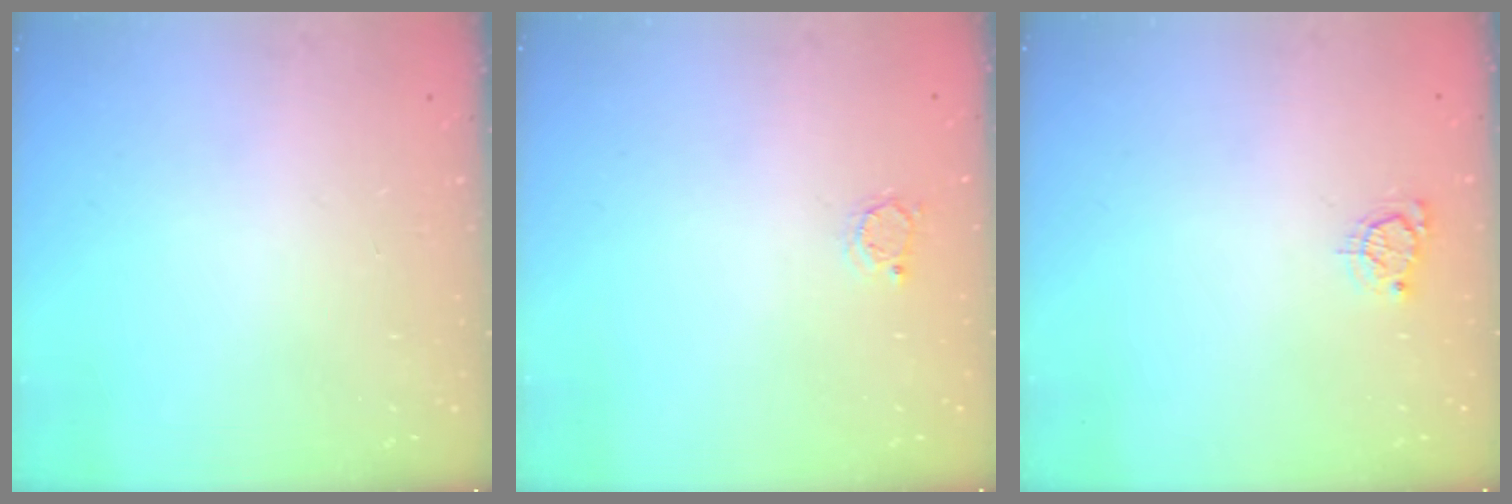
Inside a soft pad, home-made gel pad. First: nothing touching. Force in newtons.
{"total": 2.2, "press": 2.1, "slide": 0.4}
{"total": 4.8, "press": 4.7, "slide": 0.7}